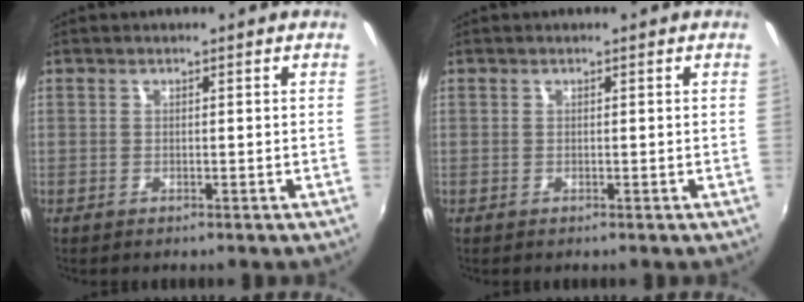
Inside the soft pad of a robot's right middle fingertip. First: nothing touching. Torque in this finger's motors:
{"motor_torque": [0.00, 0.00, 0.00, 0.00]}